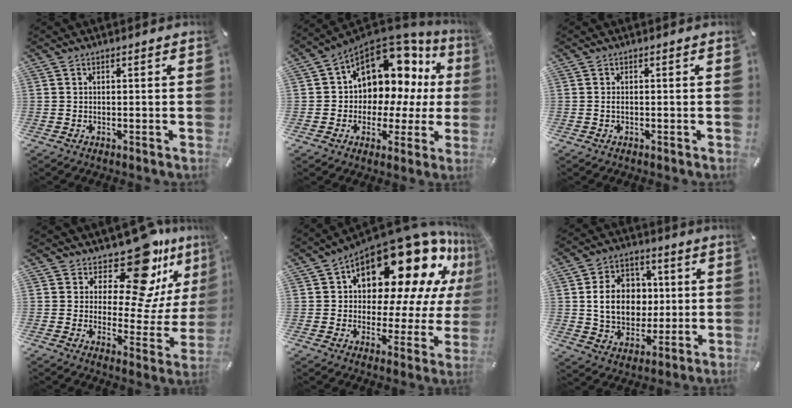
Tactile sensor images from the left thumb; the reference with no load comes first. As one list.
[{"total": 13.0, "force": [6.1, 9.5, 6.6], "torque": [-0.092, -0.059, 0.106]}, {"total": 1.0, "force": [-0.3, 0.6, 0.7], "torque": [-0.016, 0.000, -0.006]}, {"total": 17.4, "force": [13.2, 6.1, 9.5], "torque": [-0.137, -0.122, 0.217]}, {"total": 22.7, "force": [14.5, 11.3, 13.3], "torque": [-0.192, -0.116, 0.247]}, {"total": 13.5, "force": [1.2, 11.3, 7.3], "torque": [-0.137, 0.011, 0.027]}]